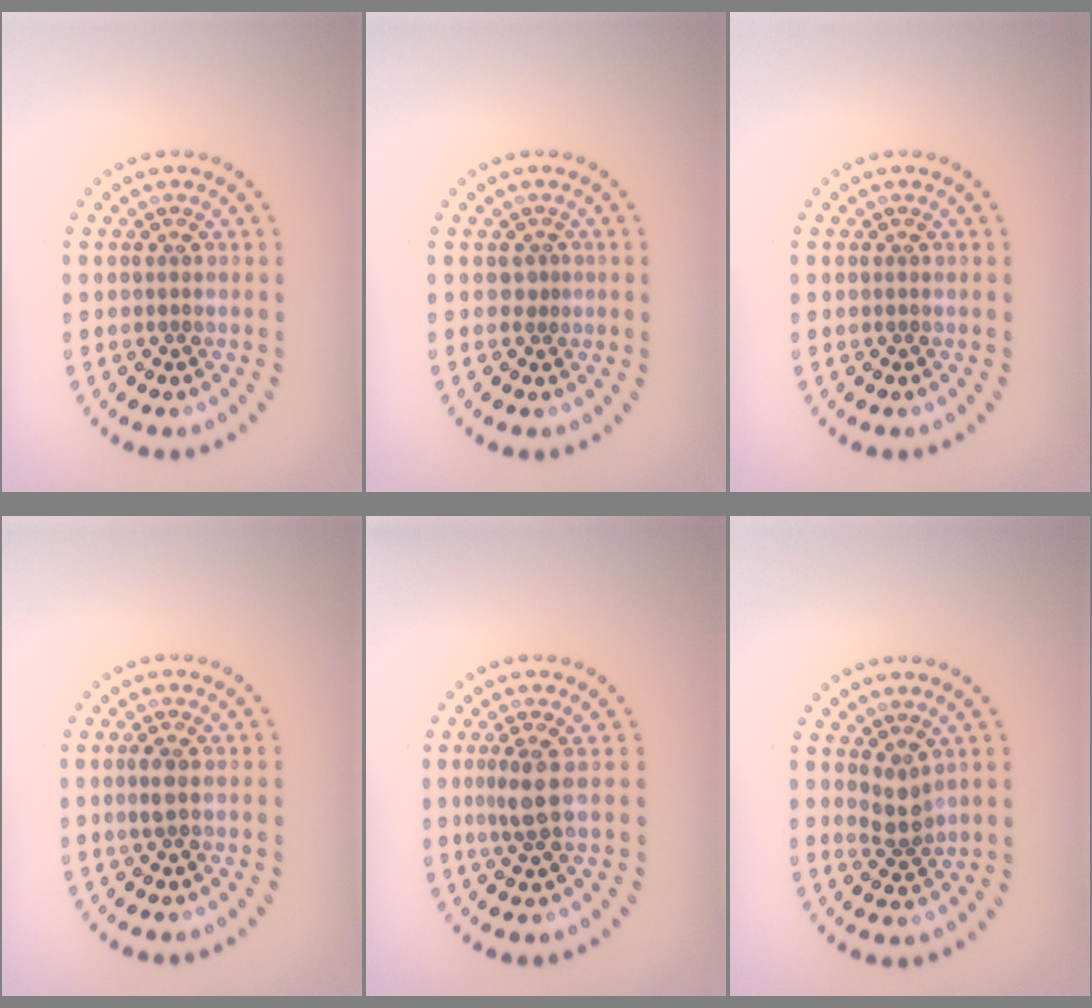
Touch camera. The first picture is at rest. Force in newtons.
{"total": 0.7, "press": 0.4, "slide": 0.6}
{"total": 0.0}
{"total": 1.3, "press": 1.2, "slide": 0.3}
{"total": 2.3, "press": 1.8, "slide": 1.3}
{"total": 2.1, "press": 1.6, "slide": 1.3}